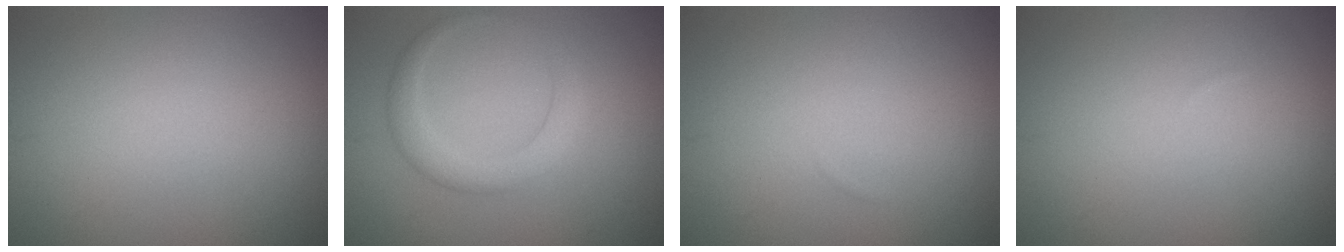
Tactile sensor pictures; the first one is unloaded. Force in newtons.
{"total": 2.8, "press": 2.8, "slide": 0.0}
{"total": 0.0}
{"total": 0.0}